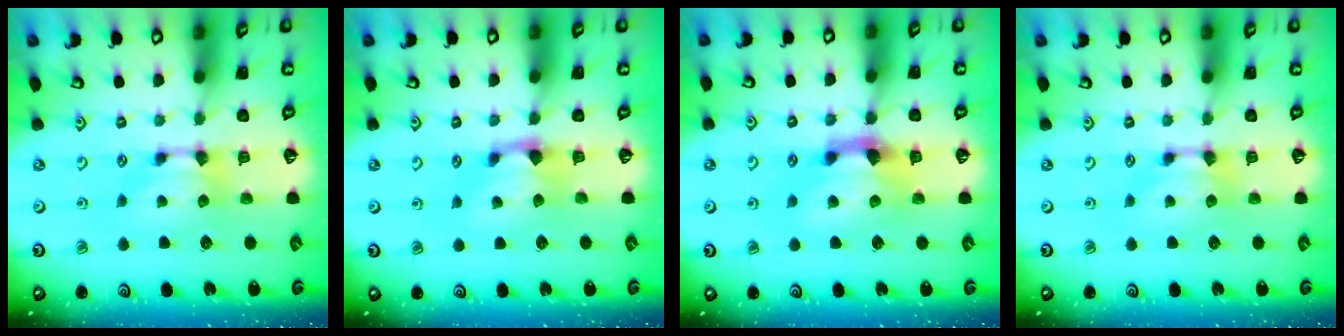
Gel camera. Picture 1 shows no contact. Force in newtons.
{"total": 1.1, "press": 0.1, "slide": 1.1}
{"total": 3.4, "press": 2.9, "slide": 1.8}
{"total": 0.0}